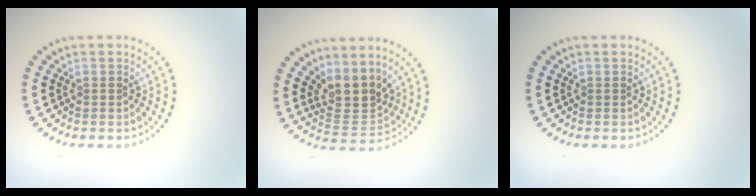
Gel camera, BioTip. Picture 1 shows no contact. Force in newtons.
{"total": 3.9, "press": 3.3, "slide": 2.1}
{"total": 0.0}